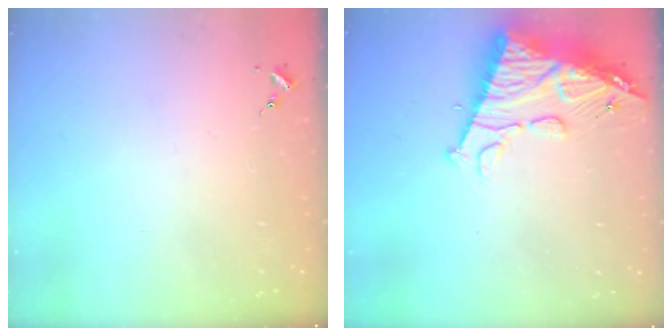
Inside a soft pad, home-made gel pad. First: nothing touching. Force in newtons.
{"total": 14.9, "press": 14.8, "slide": 1.5}